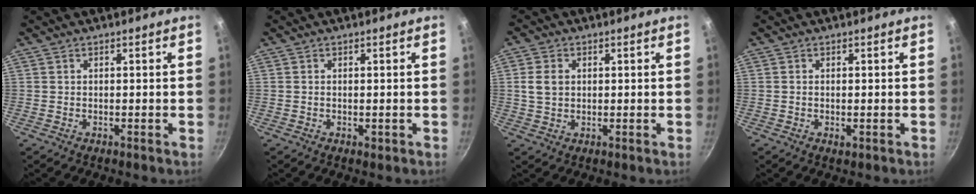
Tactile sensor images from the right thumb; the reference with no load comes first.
{"total": 0.7, "force": [-0.1, 0.3, 0.6], "torque": [-0.007, -0.001, -0.002]}
{"total": 4.8, "force": [0.8, 3.7, 3.0], "torque": [-0.049, 0.003, 0.013]}
{"total": 1.1, "force": [-0.3, 0.5, 1.0], "torque": [-0.016, -0.002, -0.003]}